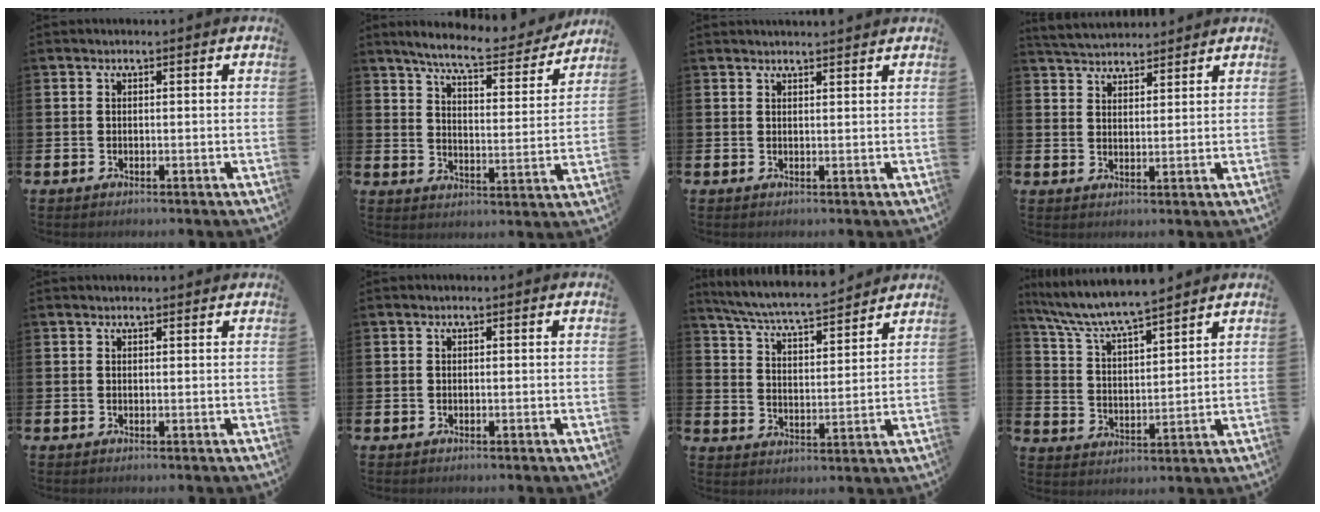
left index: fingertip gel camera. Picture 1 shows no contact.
{"total": 7.9, "force": [7.2, 0.6, 3.0], "torque": [-0.083, -0.043, 0.123]}
{"total": 1.6, "force": [1.6, 0.0, 0.1], "torque": [0.003, -0.008, 0.027]}
{"total": 4.3, "force": [4.2, 0.8, 0.0], "torque": [-0.020, -0.017, 0.079]}
{"total": 0.7, "force": [0.7, 0.0, 0.2], "torque": [0.004, -0.002, 0.011]}
{"total": 0.0}
{"total": 6.7, "force": [6.4, 0.4, 2.0], "torque": [-0.070, -0.048, 0.111]}
{"total": 7.2, "force": [6.8, 0.5, 2.2], "torque": [-0.077, -0.041, 0.118]}